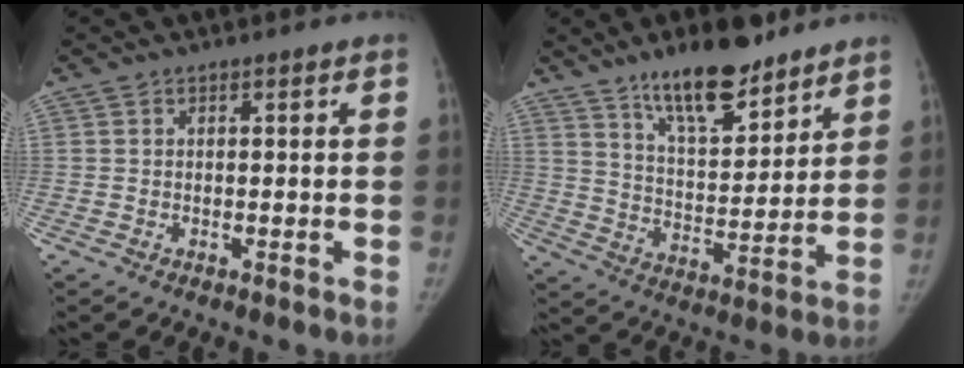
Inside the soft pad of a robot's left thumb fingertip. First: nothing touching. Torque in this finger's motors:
{"motor_torque": [0.73, -0.02, 1.29, -1.47, 0.05]}